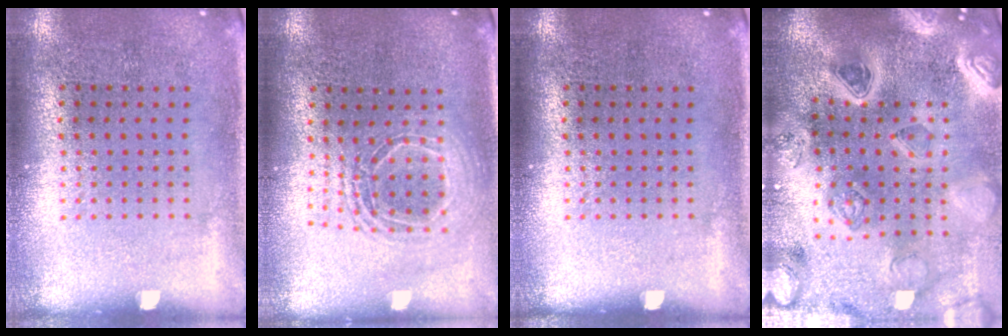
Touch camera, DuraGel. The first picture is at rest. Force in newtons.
{"total": 1.6, "press": 1.3, "slide": 0.9}
{"total": 0.0}
{"total": 5.0, "press": 4.2, "slide": 2.6}